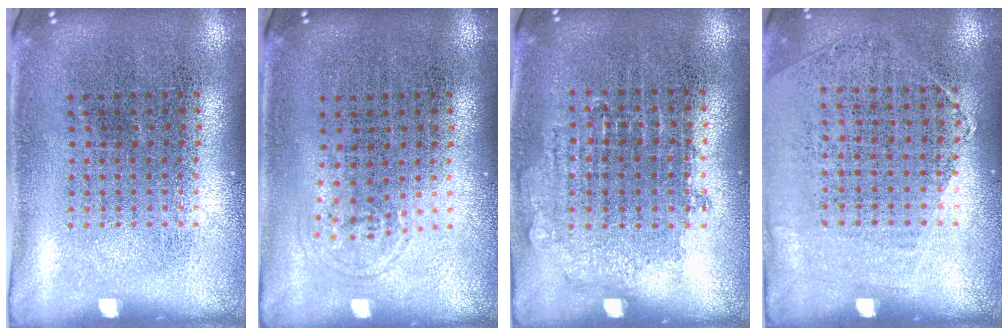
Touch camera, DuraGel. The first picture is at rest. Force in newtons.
{"total": 0.6, "press": 0.5, "slide": 0.3}
{"total": 0.8, "press": 0.7, "slide": 0.3}
{"total": 1.2, "press": 0.9, "slide": 0.7}